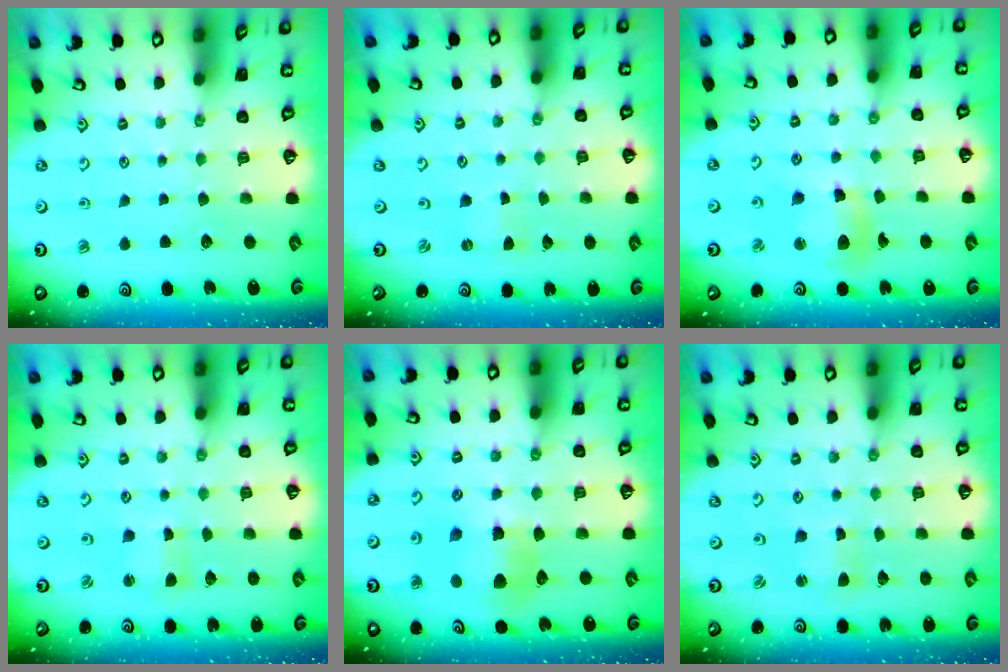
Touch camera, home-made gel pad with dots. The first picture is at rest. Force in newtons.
{"total": 0.0}
{"total": 11.1, "press": 11.0, "slide": 1.4}
{"total": 1.9, "press": 1.9, "slide": 0.3}
{"total": 9.4, "press": 9.4, "slide": 1.0}
{"total": 1.7, "press": 1.6, "slide": 0.3}